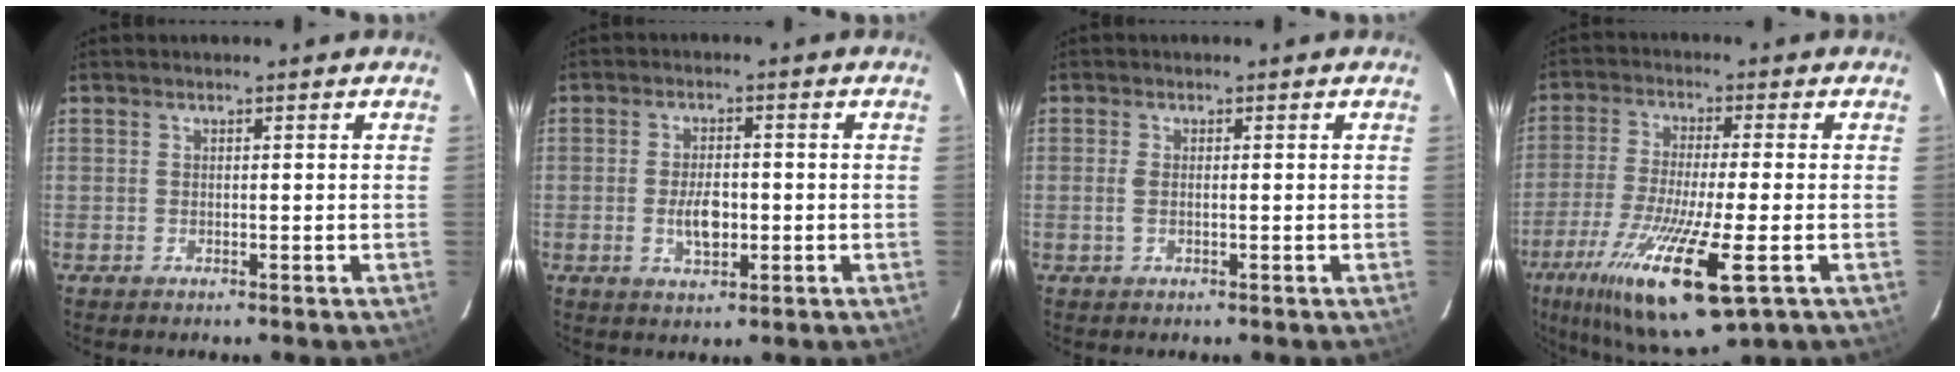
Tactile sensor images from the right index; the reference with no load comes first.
{"total": 5.2, "force": [-1.0, 2.6, 4.4], "torque": [-0.085, -0.002, -0.015]}
{"total": 1.7, "force": [-0.1, 0.7, 1.5], "torque": [-0.035, -0.001, -0.003]}
{"total": 19.3, "force": [-9.0, 3.6, 16.7], "torque": [-0.337, -0.061, -0.162]}